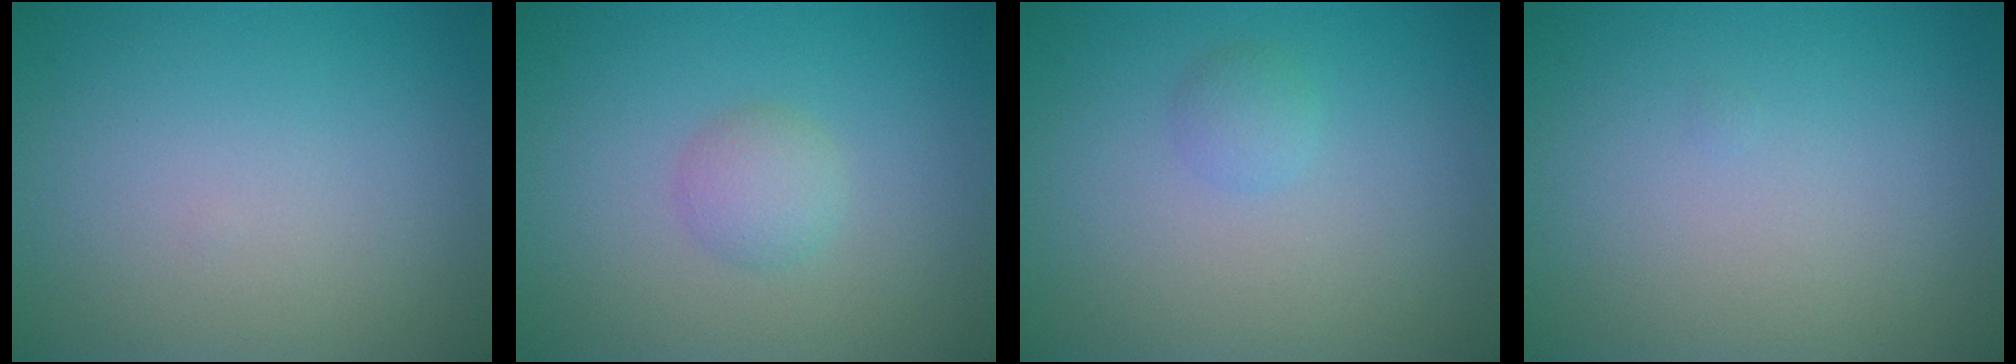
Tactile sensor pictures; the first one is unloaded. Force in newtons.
{"total": 1.8, "press": 1.8, "slide": 0.1}
{"total": 1.1, "press": 1.1, "slide": 0.1}
{"total": 0.0}